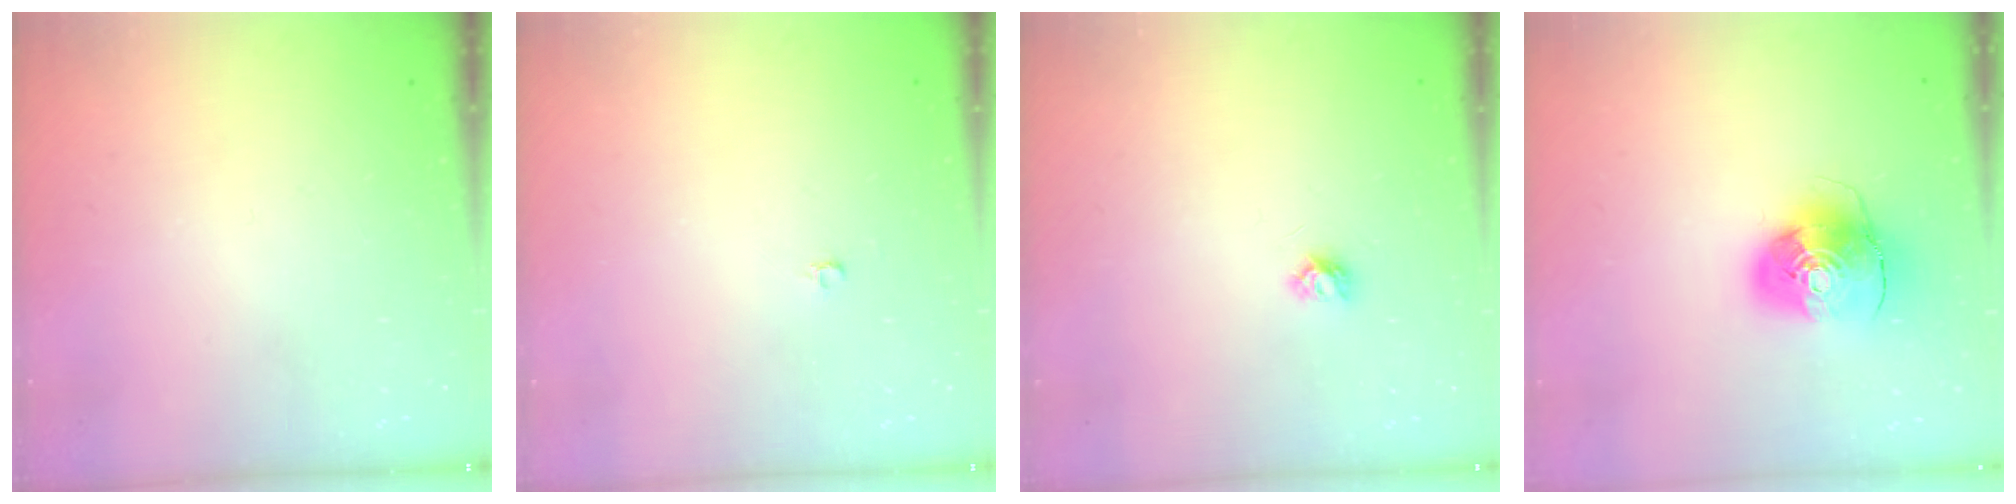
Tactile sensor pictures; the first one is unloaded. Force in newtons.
{"total": 2.0, "press": 2.0, "slide": 0.4}
{"total": 3.8, "press": 3.8, "slide": 0.4}
{"total": 9.9, "press": 9.8, "slide": 1.4}